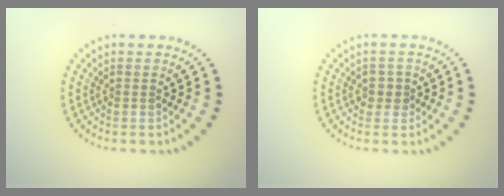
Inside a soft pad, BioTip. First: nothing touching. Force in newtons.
{"total": 1.3, "press": 1.1, "slide": 0.6}